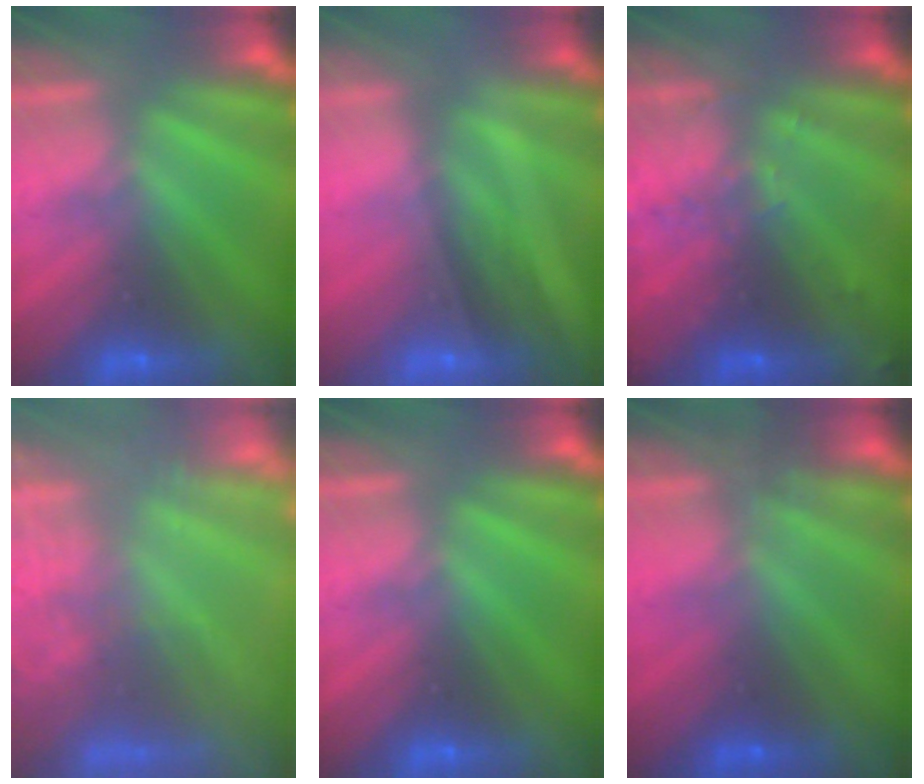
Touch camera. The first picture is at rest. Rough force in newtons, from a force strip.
{"total": 2.1}
{"total": 2.9}
{"total": 7.0}
{"total": 0.0}
{"total": 1.2}